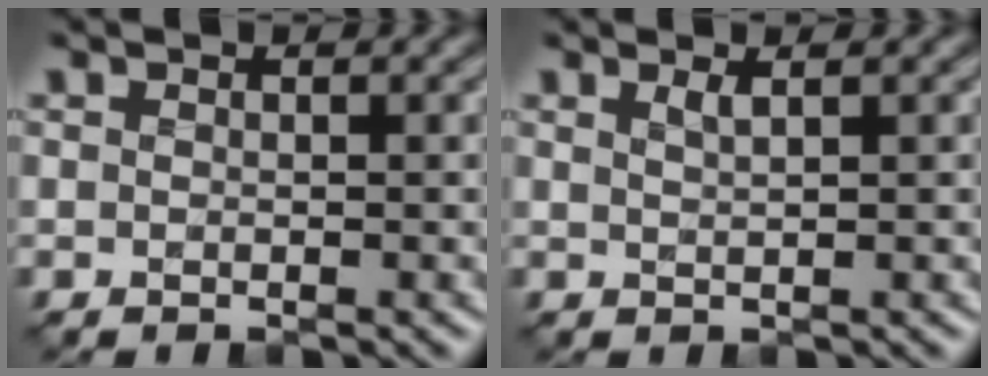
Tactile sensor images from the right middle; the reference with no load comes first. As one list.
[{"total": 1.0, "force": [0.6, 0.2, 0.7], "torque": [-0.011, -0.003, 0.009]}]